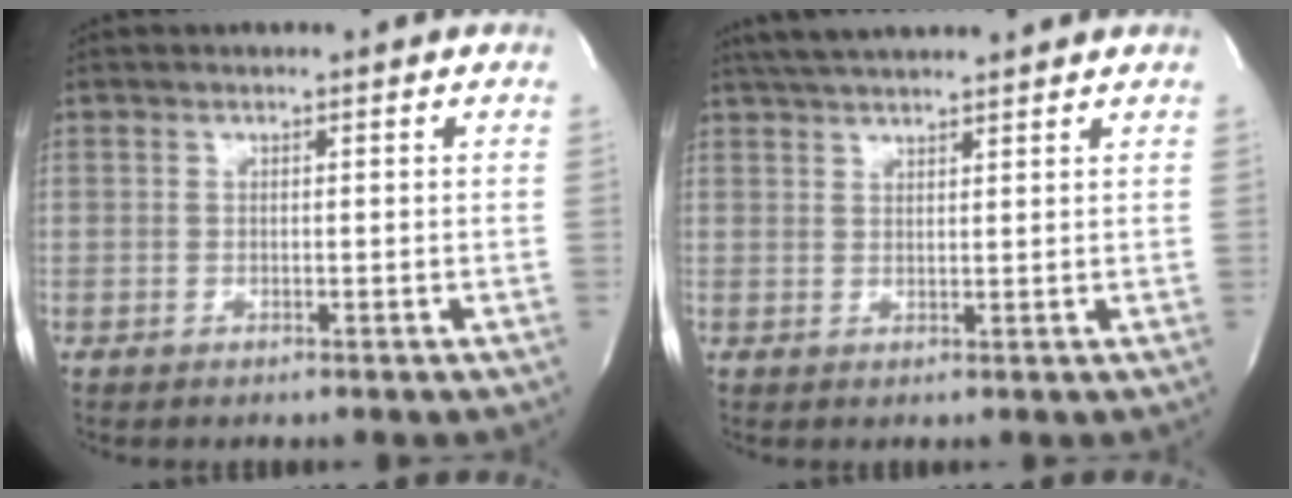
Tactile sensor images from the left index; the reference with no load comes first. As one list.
[{"total": 8.6, "force": [7.7, 0.5, 3.8], "torque": [-0.069, 0.037, 0.118]}]